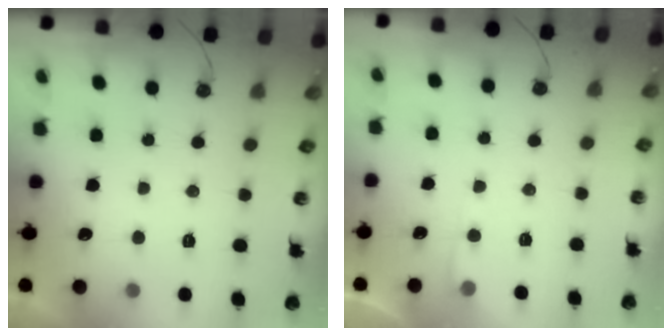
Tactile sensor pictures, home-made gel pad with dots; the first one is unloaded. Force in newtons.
{"total": 3.8, "press": 3.7, "slide": 0.6}